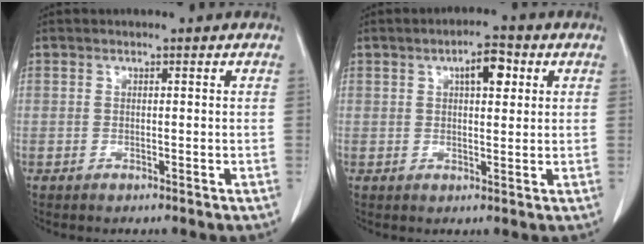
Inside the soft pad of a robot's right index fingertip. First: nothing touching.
{"total": 4.7, "force": [1.8, 1.6, 4.0], "torque": [-0.063, 0.009, 0.026]}